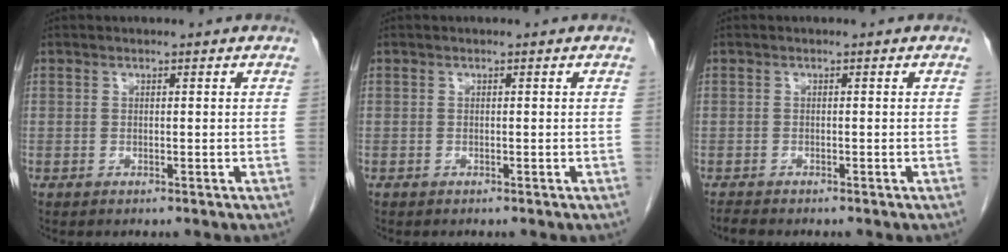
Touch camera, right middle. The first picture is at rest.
{"total": 0.0}
{"total": 1.2, "force": [-1.2, 0.1, 0.3], "torque": [-0.014, -0.006, -0.021]}